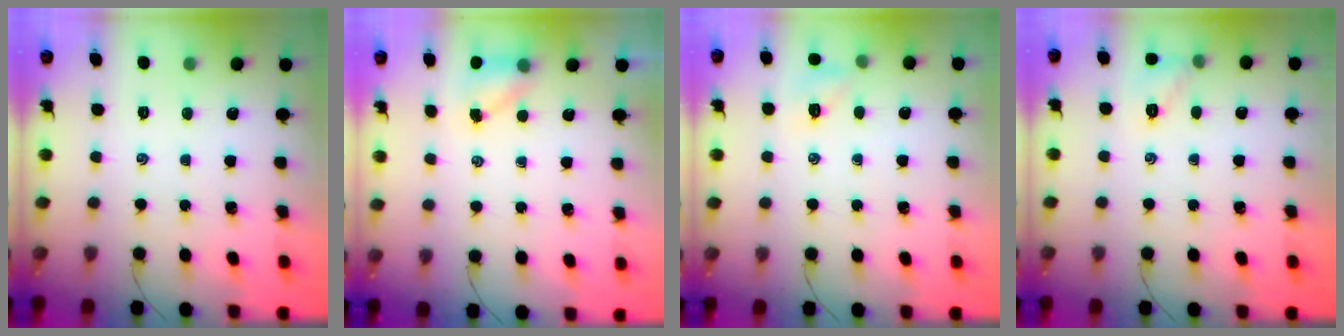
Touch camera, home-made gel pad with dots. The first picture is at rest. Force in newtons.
{"total": 4.0, "press": 3.9, "slide": 0.6}
{"total": 5.7, "press": 5.6, "slide": 1.3}
{"total": 7.2, "press": 7.0, "slide": 1.4}